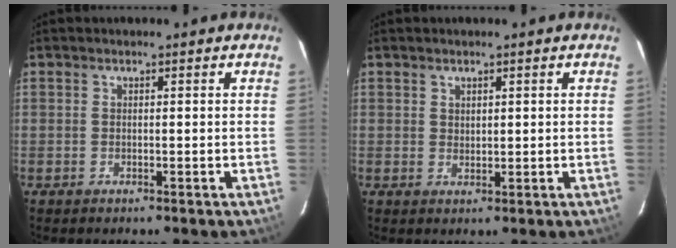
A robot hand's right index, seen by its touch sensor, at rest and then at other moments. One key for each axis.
{"total": 1.3, "fx": 0.9, "fy": 0.8, "fz": 0.4, "tx": -0.005, "ty": 0.003, "tz": 0.017}